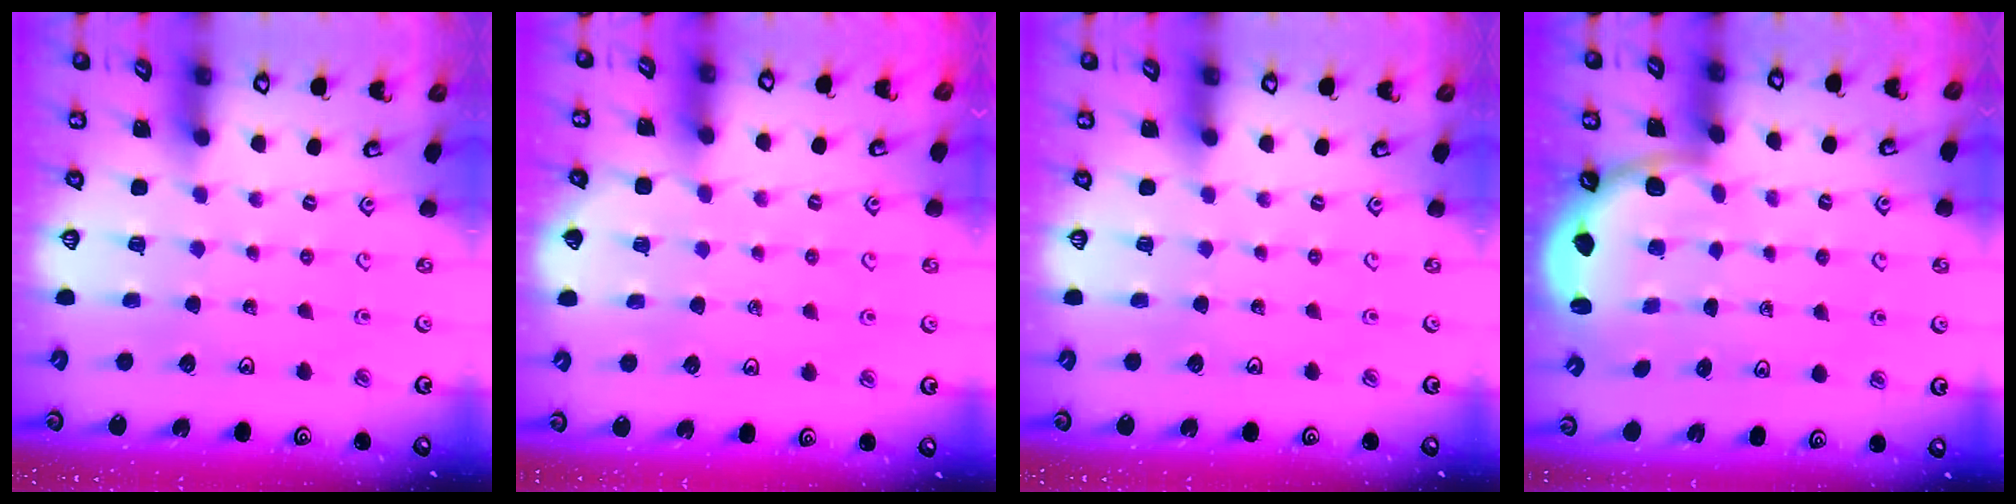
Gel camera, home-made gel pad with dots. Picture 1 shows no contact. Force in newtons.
{"total": 5.9, "press": 5.8, "slide": 0.7}
{"total": 0.0}
{"total": 2.6, "press": 2.5, "slide": 0.6}